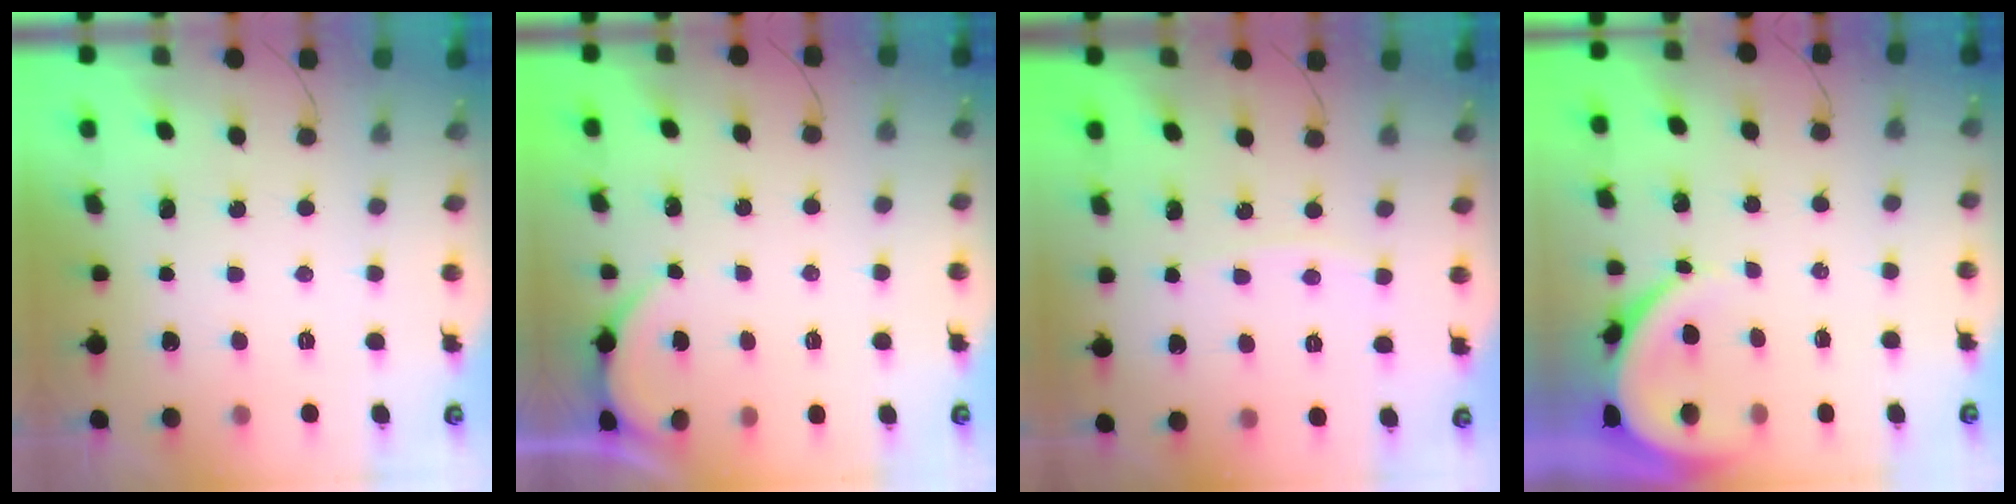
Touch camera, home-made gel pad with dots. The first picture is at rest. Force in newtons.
{"total": 1.9, "press": 1.9, "slide": 0.2}
{"total": 2.3, "press": 2.2, "slide": 0.3}
{"total": 4.5, "press": 4.5, "slide": 0.5}